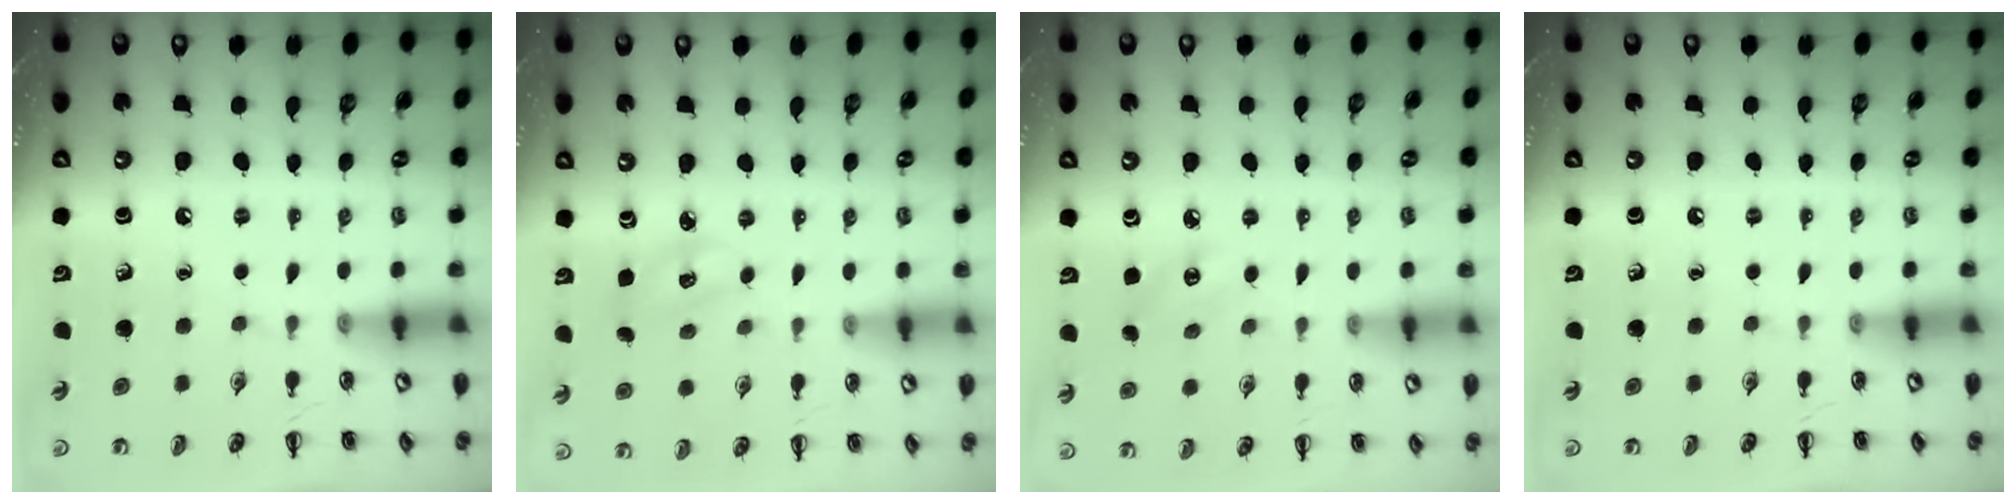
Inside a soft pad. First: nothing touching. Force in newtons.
{"total": 3.8, "press": 3.6, "slide": 1.1}
{"total": 4.2, "press": 4.1, "slide": 1.1}
{"total": 0.0}